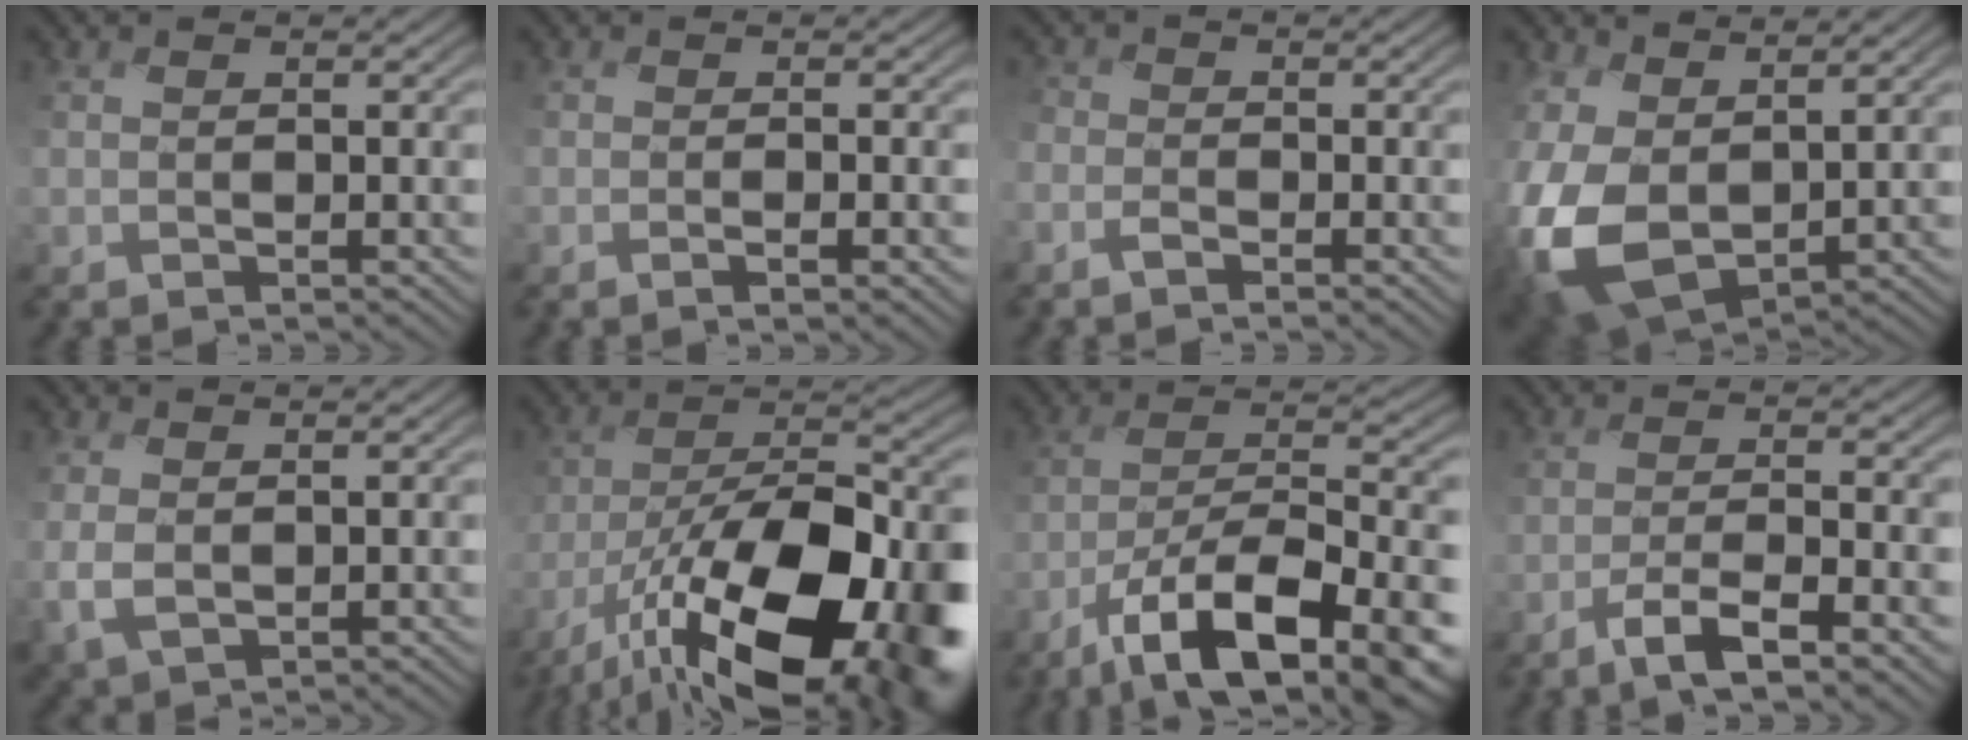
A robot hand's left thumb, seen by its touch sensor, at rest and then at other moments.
{"total": 2.4, "force": [-0.9, 0.5, 2.2], "torque": [-0.039, 0.003, -0.018]}
{"total": 2.0, "force": [-1.6, 0.9, 0.8], "torque": [-0.022, 0.001, -0.045]}
{"total": 11.9, "force": [1.1, 8.1, 8.6], "torque": [-0.251, -0.019, 0.021]}
{"total": 3.1, "force": [1.0, 1.9, 2.3], "torque": [-0.062, -0.002, 0.021]}
{"total": 19.1, "force": [-10.1, 8.9, 13.5], "torque": [-0.243, -0.034, -0.163]}
{"total": 15.8, "force": [-9.4, 5.7, 11.4], "torque": [-0.201, -0.011, -0.155]}
{"total": 7.1, "force": [-4.3, 1.5, 5.4], "torque": [-0.099, 0.002, -0.075]}